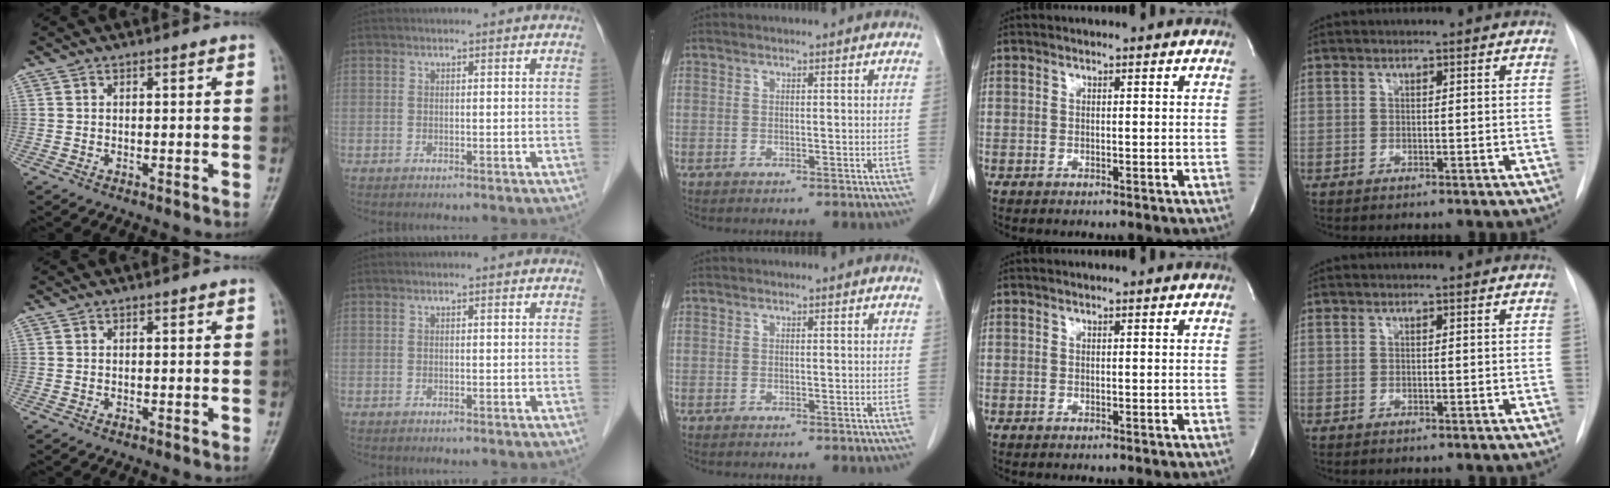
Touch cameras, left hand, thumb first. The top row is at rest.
{}